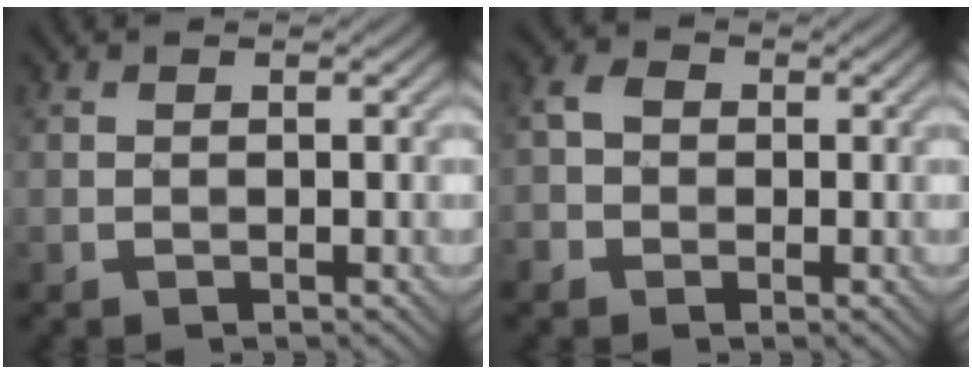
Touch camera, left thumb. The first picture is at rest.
{"total": 2.7, "force": [-0.8, 2.3, 1.0], "torque": [-0.027, 0.004, -0.023]}